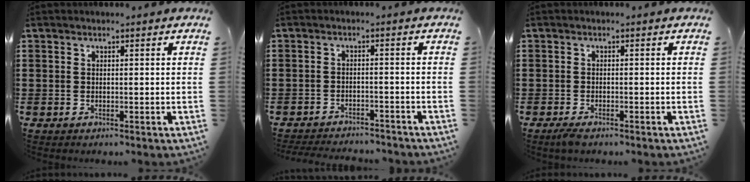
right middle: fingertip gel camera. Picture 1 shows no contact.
{"total": 3.0, "force": [-3.0, 0.2, 0.1], "torque": [-0.006, -0.002, -0.064]}
{"total": 1.3, "force": [-0.9, 0.3, 0.8], "torque": [-0.022, -0.006, -0.020]}